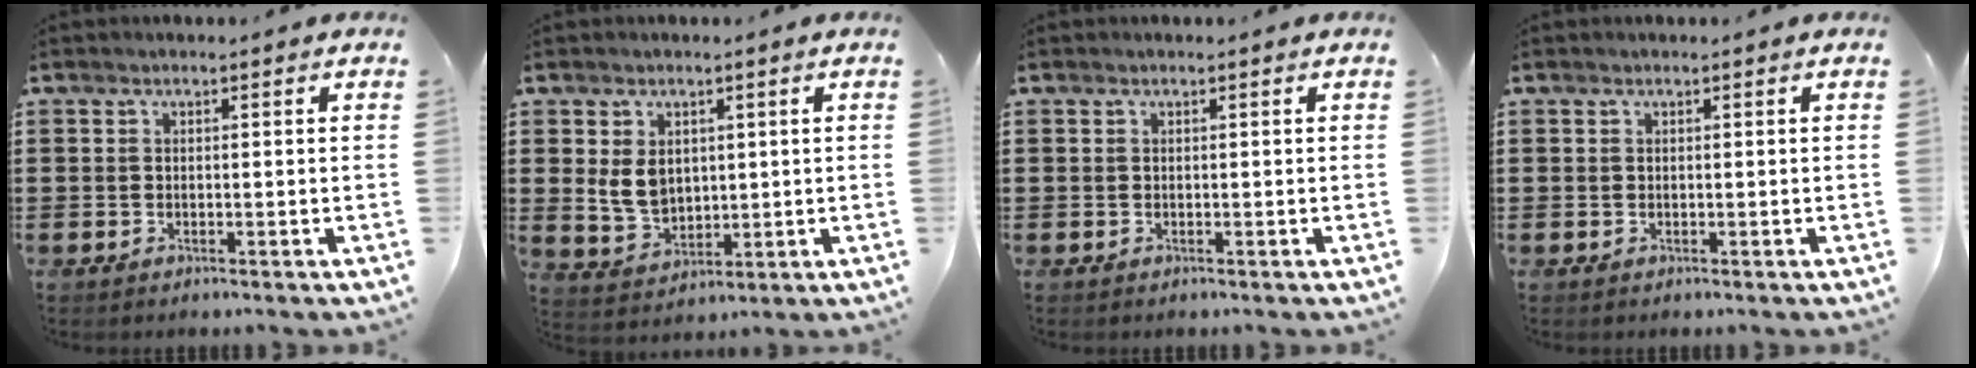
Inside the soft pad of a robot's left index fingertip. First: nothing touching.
{"total": 5.1, "force": [1.2, 4.0, 3.0], "torque": [-0.068, 0.004, 0.019]}
{"total": 0.0}
{"total": 0.0}